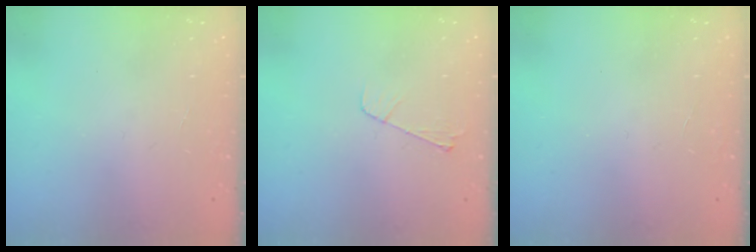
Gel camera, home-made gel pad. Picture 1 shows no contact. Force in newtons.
{"total": 4.7, "press": 4.7, "slide": 0.6}
{"total": 0.0}